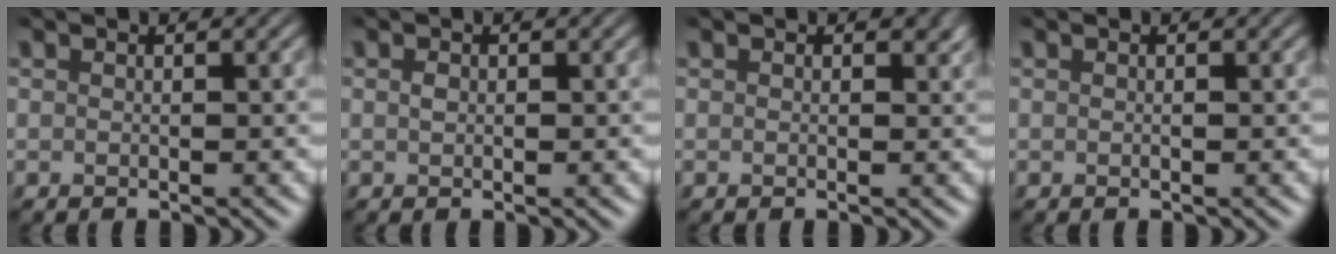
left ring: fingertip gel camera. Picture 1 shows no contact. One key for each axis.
{"total": 0.6, "fx": -0.1, "fy": 0.5, "fz": 0.3, "tx": -0.012, "ty": 0.000, "tz": -0.001}
{"total": 0.8, "fx": 0.5, "fy": 0.5, "fz": 0.3, "tx": -0.002, "ty": -0.001, "tz": 0.008}
{"total": 0.0}